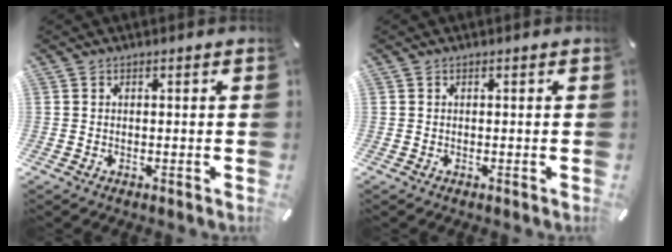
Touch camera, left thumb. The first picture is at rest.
{"total": 0.0}